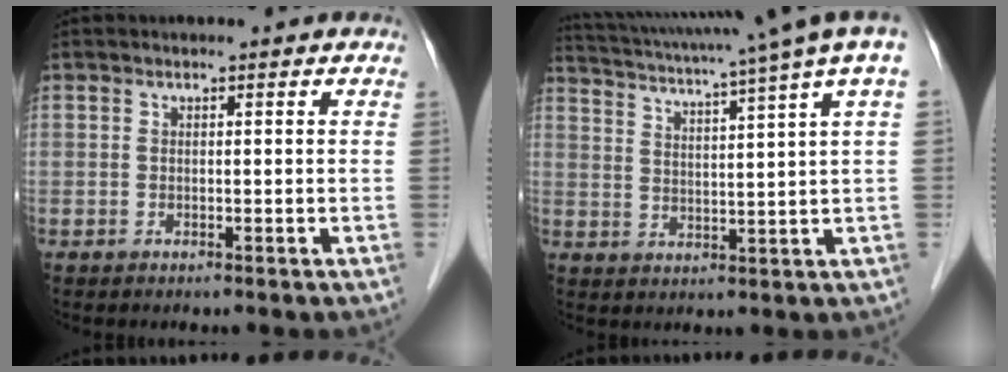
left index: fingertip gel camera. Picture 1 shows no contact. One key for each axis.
{"total": 15.8, "fx": 12.4, "fy": -1.4, "fz": 9.6, "tx": -0.172, "ty": -0.006, "tz": 0.164}